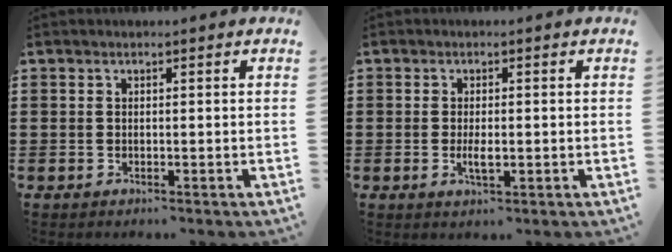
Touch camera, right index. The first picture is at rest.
{"total": 2.7, "force": [-0.5, 0.8, 2.5], "torque": [-0.052, -0.004, -0.011]}